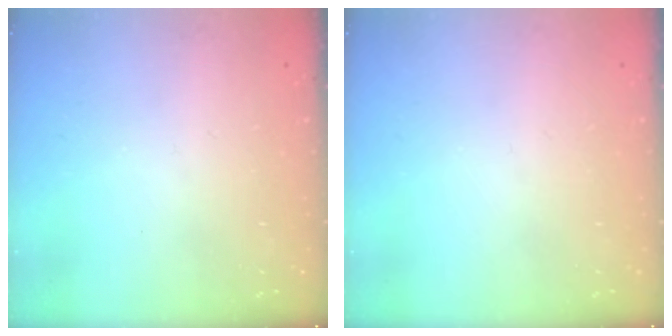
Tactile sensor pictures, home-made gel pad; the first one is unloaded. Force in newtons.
{"total": 0.0}